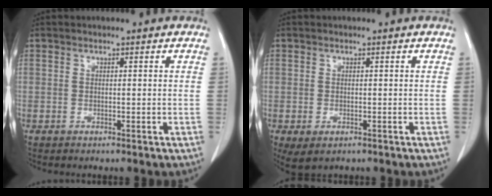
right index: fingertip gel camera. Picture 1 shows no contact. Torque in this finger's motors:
{"motor_torque": [0.36, -0.33, 0.17, 0.05]}